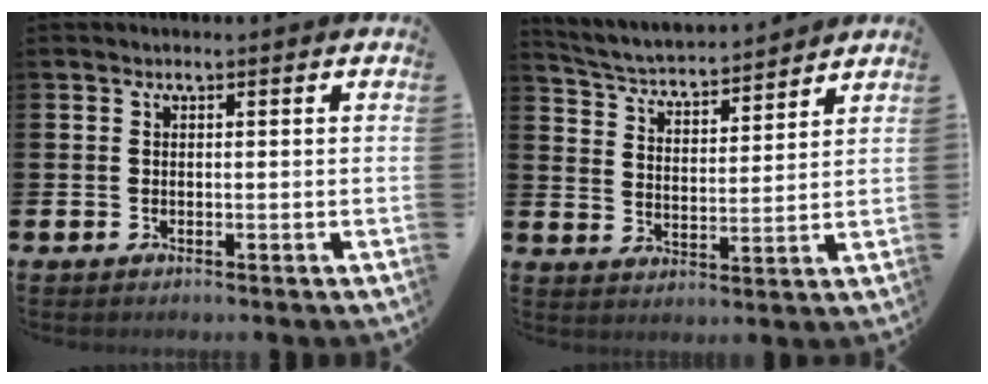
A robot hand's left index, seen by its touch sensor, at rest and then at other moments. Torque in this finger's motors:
{"motor_torque": [0.17, -0.36, 0.14, 0.11]}